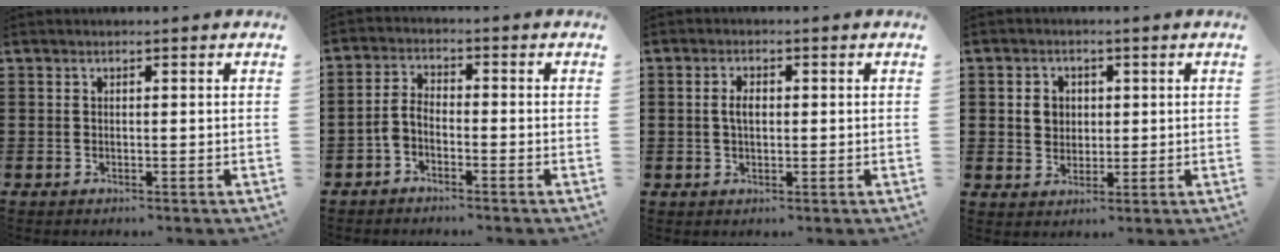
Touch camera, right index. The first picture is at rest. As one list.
[{"total": 3.0, "force": [-2.2, 1.2, 1.7], "torque": [-0.046, 0.005, -0.049]}, {"total": 2.4, "force": [0.1, 1.2, 2.1], "torque": [-0.043, 0.006, -0.001]}, {"total": 3.1, "force": [0.5, 2.8, 1.3], "torque": [-0.036, 0.011, 0.005]}]